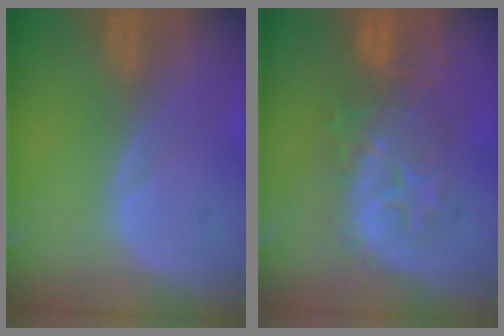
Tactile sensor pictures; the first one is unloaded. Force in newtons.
{"total": 8.3, "press": 8.2, "slide": 1.4}